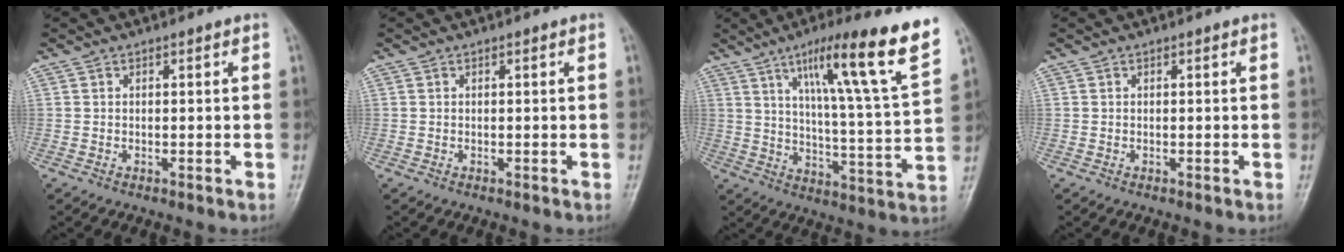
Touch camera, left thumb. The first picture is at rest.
{"total": 0.0}
{"total": 20.0, "force": [11.2, 1.3, 16.5], "torque": [-0.232, -0.044, 0.168]}
{"total": 0.0}